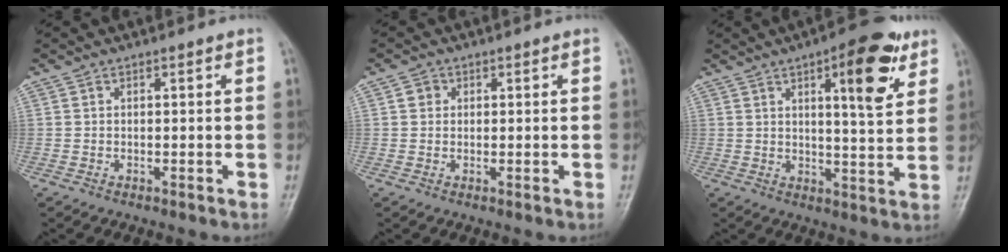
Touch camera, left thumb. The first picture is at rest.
{"total": 1.8, "force": [0.4, 1.6, 0.5], "torque": [-0.001, 0.001, 0.003]}
{"total": 12.3, "force": [5.8, 3.7, 10.2], "torque": [-0.121, -0.023, 0.076]}